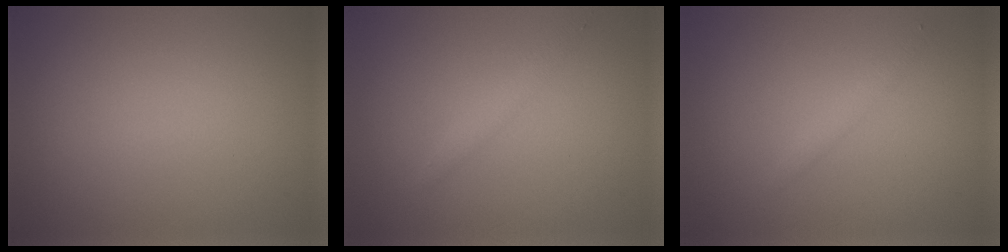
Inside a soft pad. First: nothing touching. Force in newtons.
{"total": 1.4, "press": 1.4, "slide": 0.0}
{"total": 1.0, "press": 1.0, "slide": 0.1}